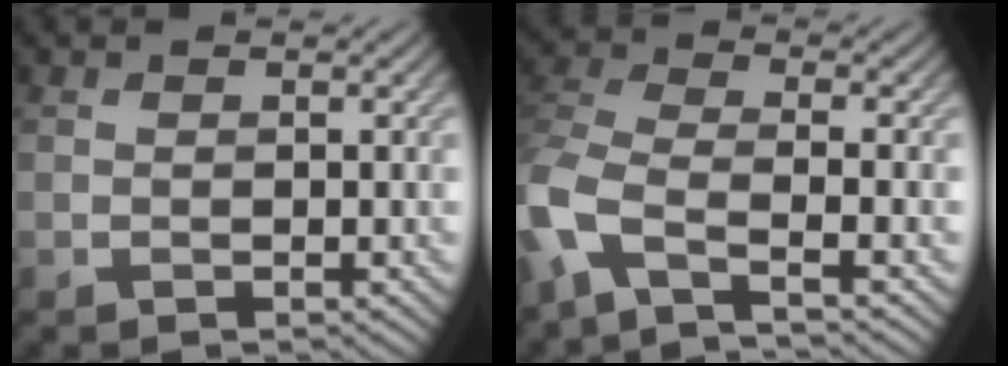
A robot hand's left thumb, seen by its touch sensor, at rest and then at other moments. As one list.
[{"total": 7.8, "force": [-4.4, 2.6, 5.9], "torque": [-0.142, -0.008, -0.107]}]